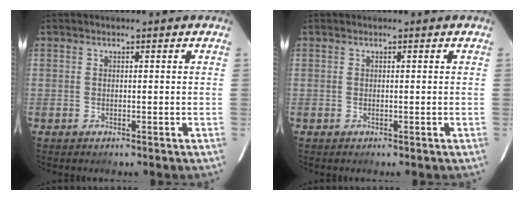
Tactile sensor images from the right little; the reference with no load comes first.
{"total": 0.0}